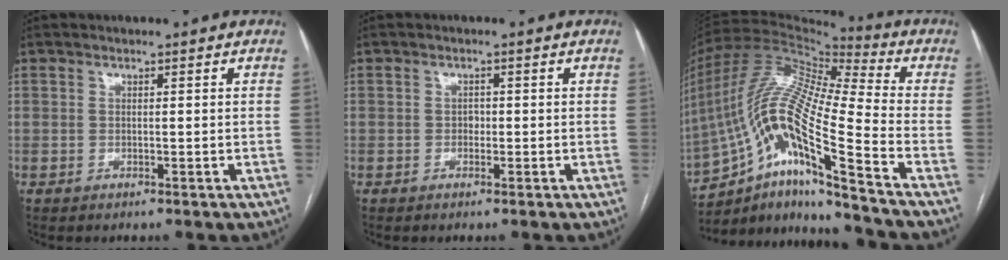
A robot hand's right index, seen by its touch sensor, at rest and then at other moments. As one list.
[{"total": 1.0, "force": [-0.2, 0.8, 0.6], "torque": [-0.007, 0.003, -0.004]}, {"total": 20.2, "force": [-11.5, 0.6, 16.6], "torque": [-0.361, -0.004, -0.210]}]